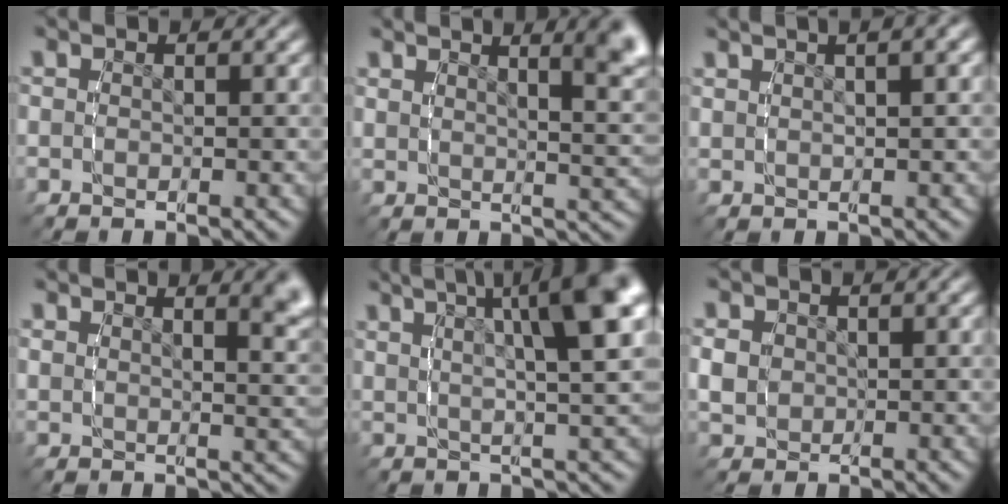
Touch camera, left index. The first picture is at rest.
{"total": 6.9, "force": [4.1, 1.8, 5.2], "torque": [-0.047, 0.006, 0.067]}
{"total": 4.4, "force": [2.7, 1.1, 3.3], "torque": [-0.031, 0.022, 0.046]}
{"total": 4.5, "force": [3.1, 0.9, 3.1], "torque": [-0.023, 0.001, 0.053]}
{"total": 11.6, "force": [5.5, 4.5, 9.2], "torque": [-0.114, 0.026, 0.075]}
{"total": 2.6, "force": [0.1, 2.3, 1.2], "torque": [-0.032, -0.007, 0.013]}